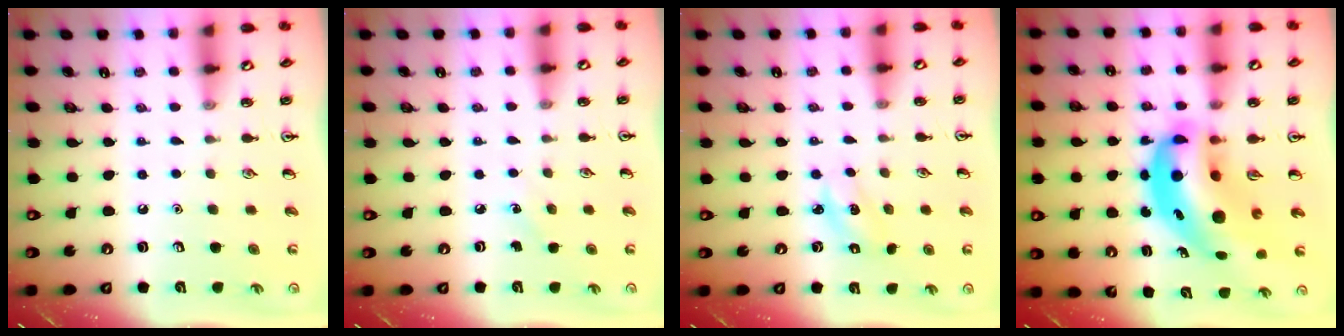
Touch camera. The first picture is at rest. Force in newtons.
{"total": 3.0, "press": 2.8, "slide": 1.1}
{"total": 2.4, "press": 2.3, "slide": 0.5}
{"total": 15.8, "press": 15.0, "slide": 4.9}